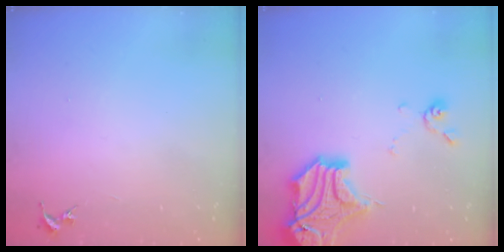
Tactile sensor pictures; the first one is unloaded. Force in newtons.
{"total": 20.2, "press": 20.0, "slide": 2.5}